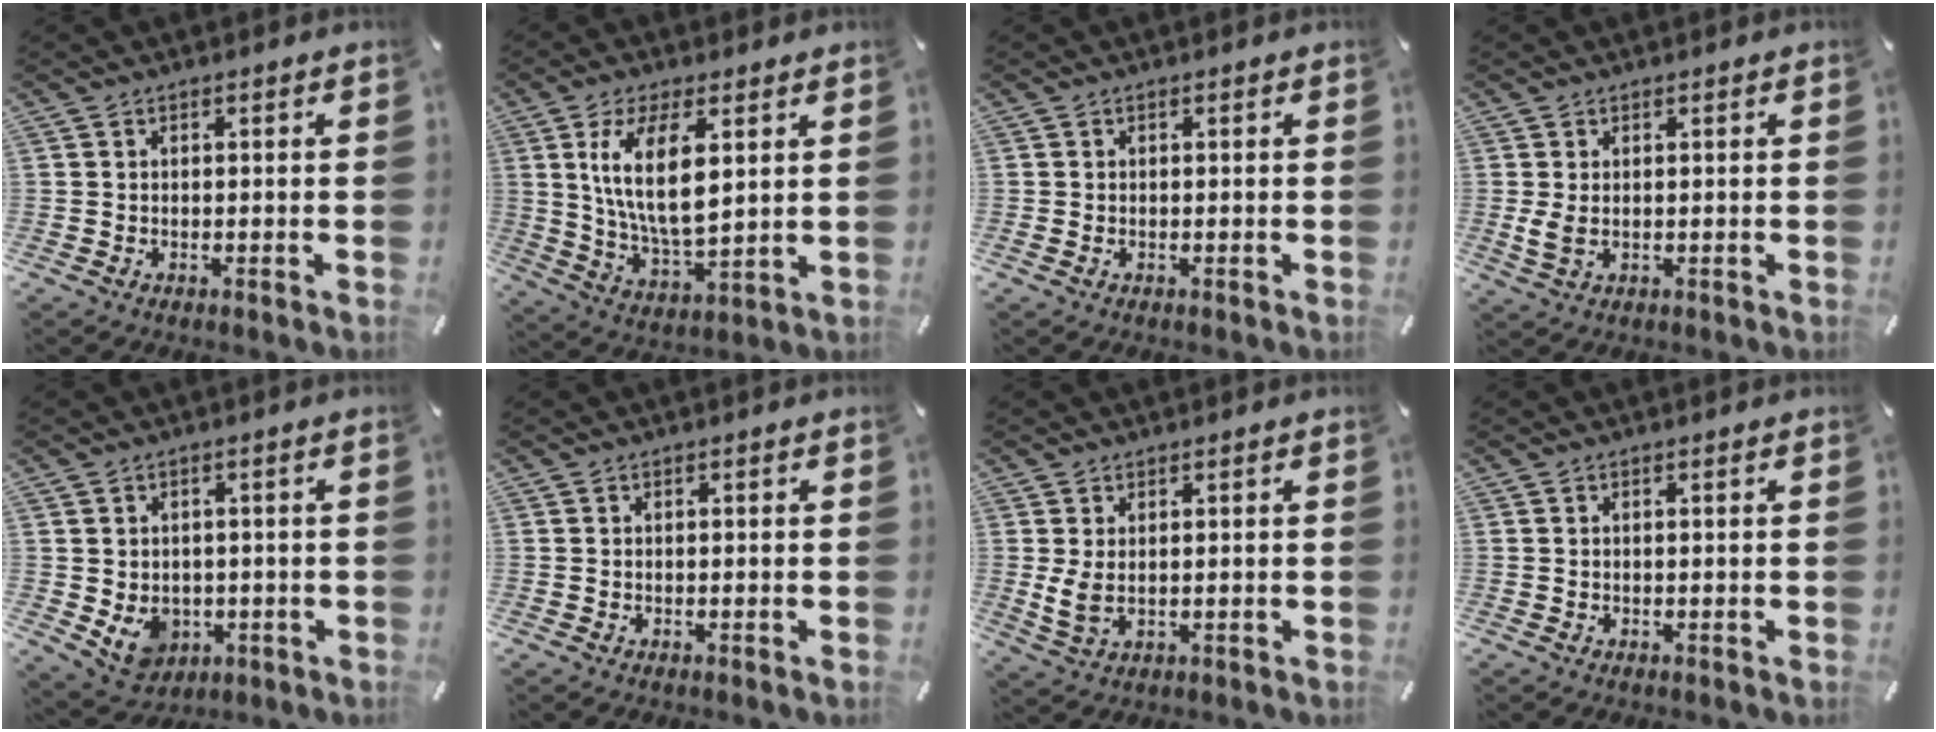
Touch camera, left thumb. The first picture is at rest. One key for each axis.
{"total": 13.5, "fx": 4.5, "fy": 5.9, "fz": 11.3, "tx": -0.227, "ty": -0.013, "tz": 0.076}
{"total": 0.6, "fx": -0.2, "fy": 0.3, "fz": 0.4, "tx": -0.009, "ty": -0.002, "tz": -0.004}
{"total": 3.0, "fx": 0.3, "fy": 1.8, "fz": 2.4, "tx": -0.053, "ty": -0.008, "tz": 0.002}
{"total": 6.5, "fx": -0.8, "fy": 5.8, "fz": 2.8, "tx": -0.047, "ty": 0.001, "tz": -0.012}
{"total": 0.0}
{"total": 4.6, "fx": 0.8, "fy": 2.6, "fz": 3.8, "tx": -0.083, "ty": -0.009, "tz": 0.013}
{"total": 0.0}